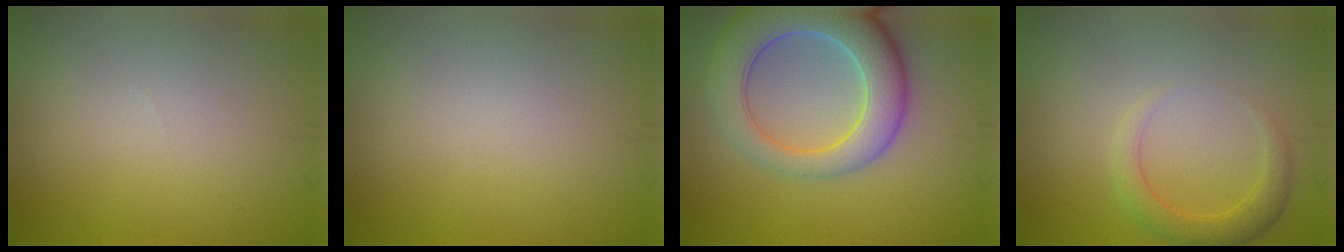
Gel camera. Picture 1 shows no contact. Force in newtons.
{"total": 0.0}
{"total": 8.7, "press": 8.7, "slide": 0.8}
{"total": 2.6, "press": 2.6, "slide": 0.2}